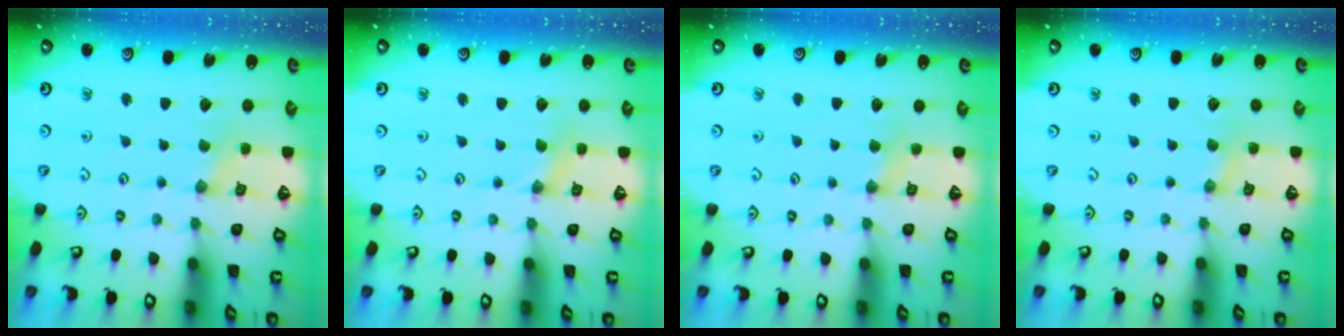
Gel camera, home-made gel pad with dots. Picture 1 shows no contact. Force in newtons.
{"total": 0.0}
{"total": 2.9, "press": 2.8, "slide": 0.6}
{"total": 0.8, "press": 0.8, "slide": 0.1}